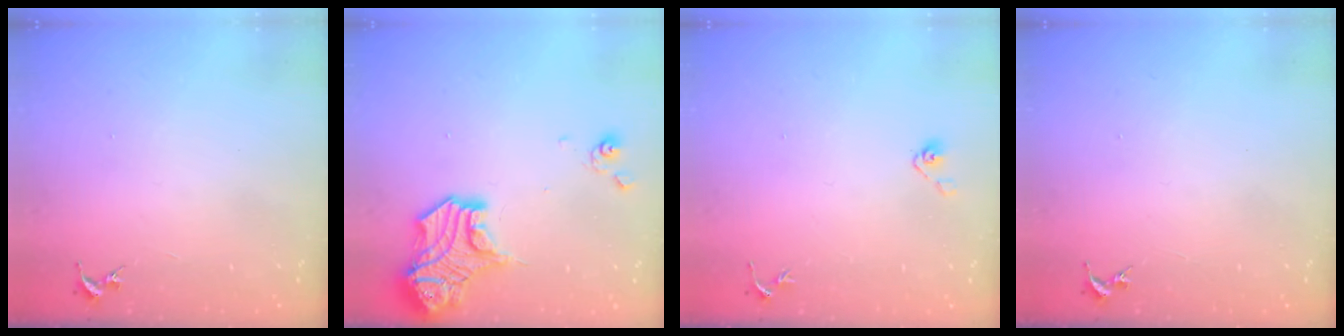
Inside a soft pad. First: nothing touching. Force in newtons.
{"total": 17.0, "press": 16.9, "slide": 1.4}
{"total": 3.9, "press": 3.4, "slide": 1.9}
{"total": 0.0}